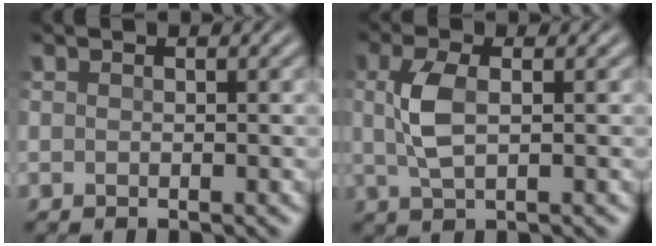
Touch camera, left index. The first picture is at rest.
{"total": 3.5, "force": [0.2, 1.4, 3.1], "torque": [-0.072, 0.006, 0.004]}